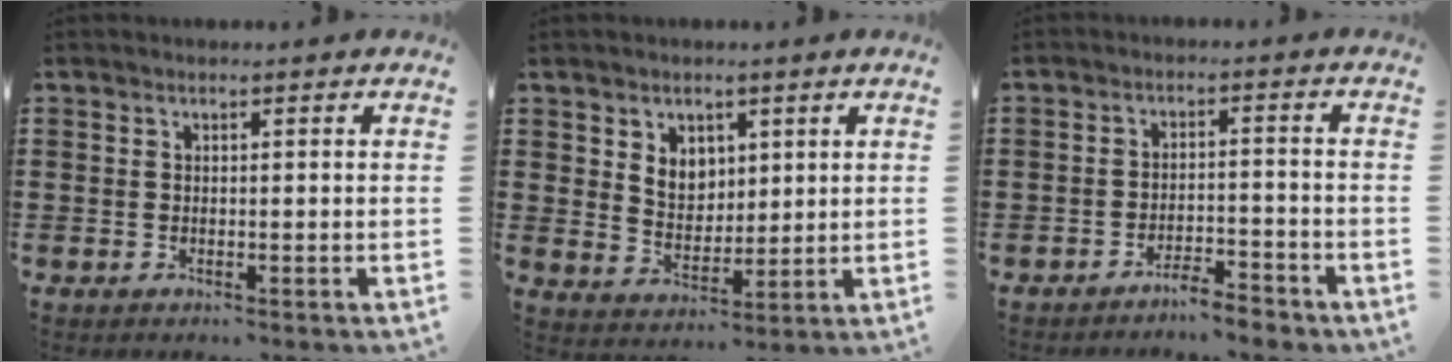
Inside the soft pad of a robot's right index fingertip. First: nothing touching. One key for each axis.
{"total": 4.6, "fx": 2.2, "fy": 3.7, "fz": 1.7, "tx": -0.041, "ty": 0.009, "tz": 0.039}
{"total": 3.6, "fx": -3.5, "fy": 0.2, "fz": 0.8, "tx": -0.017, "ty": 0.002, "tz": -0.072}